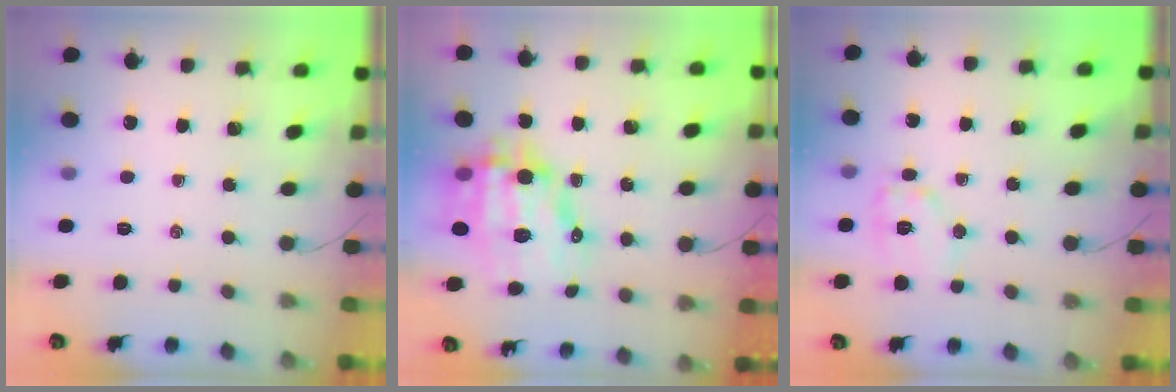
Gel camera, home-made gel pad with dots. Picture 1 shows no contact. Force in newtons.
{"total": 15.0, "press": 14.6, "slide": 3.5}
{"total": 9.7, "press": 9.7, "slide": 0.4}